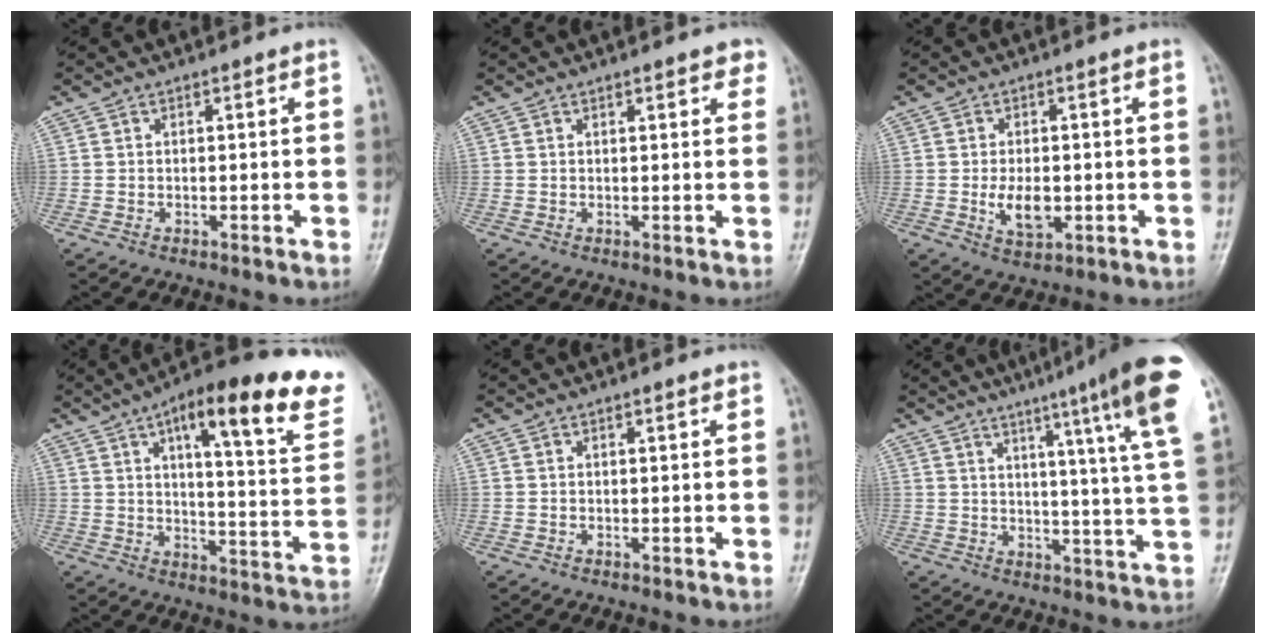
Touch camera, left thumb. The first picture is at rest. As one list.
[{"total": 3.3, "force": [2.1, 1.3, 2.1], "torque": [-0.009, -0.004, 0.022]}, {"total": 5.7, "force": [-0.9, 3.3, 4.6], "torque": [-0.075, -0.006, -0.010]}, {"total": 24.0, "force": [14.6, 6.4, 17.9], "torque": [-0.212, -0.042, 0.191]}, {"total": 0.7, "force": [0.4, 0.1, 0.5], "torque": [-0.006, -0.001, 0.005]}, {"total": 17.9, "force": [10.4, 0.3, 14.6], "torque": [-0.186, -0.043, 0.119]}]